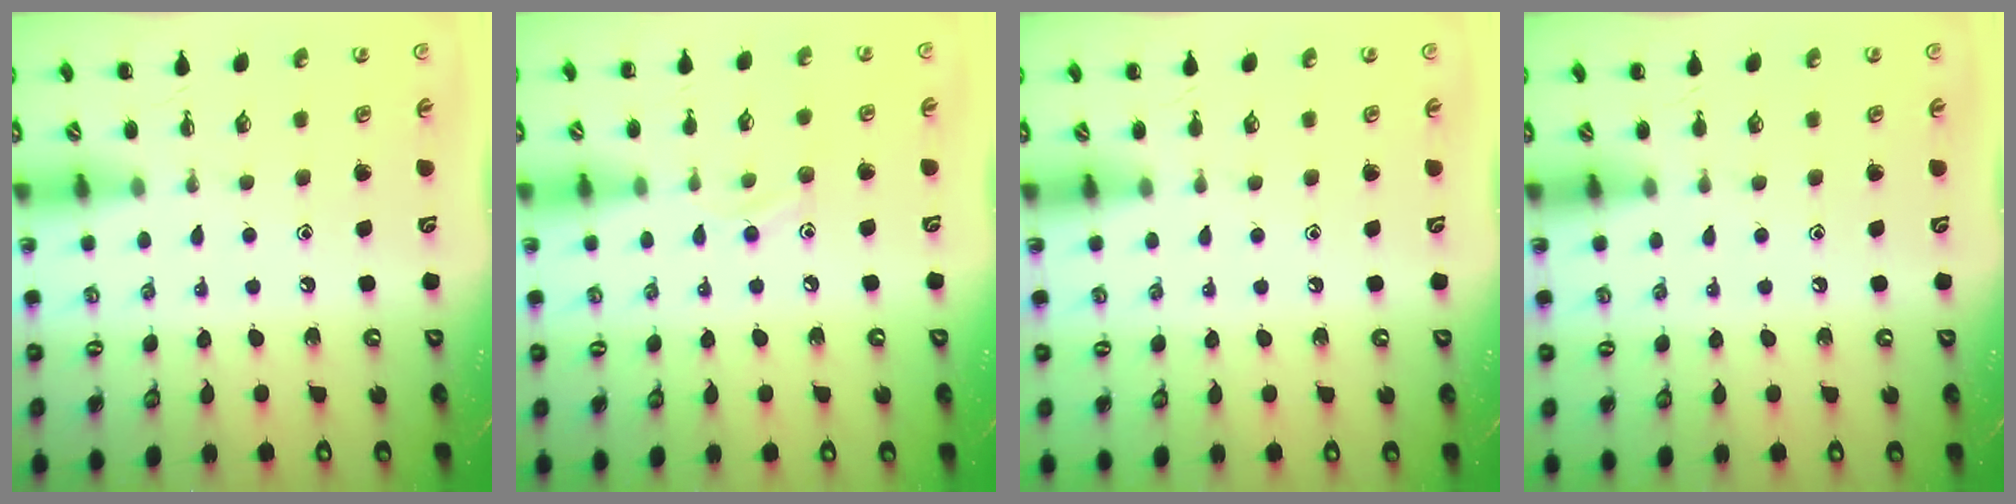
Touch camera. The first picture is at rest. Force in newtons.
{"total": 7.6, "press": 7.4, "slide": 1.8}
{"total": 0.9, "press": 0.9, "slide": 0.2}
{"total": 0.9, "press": 0.9, "slide": 0.2}